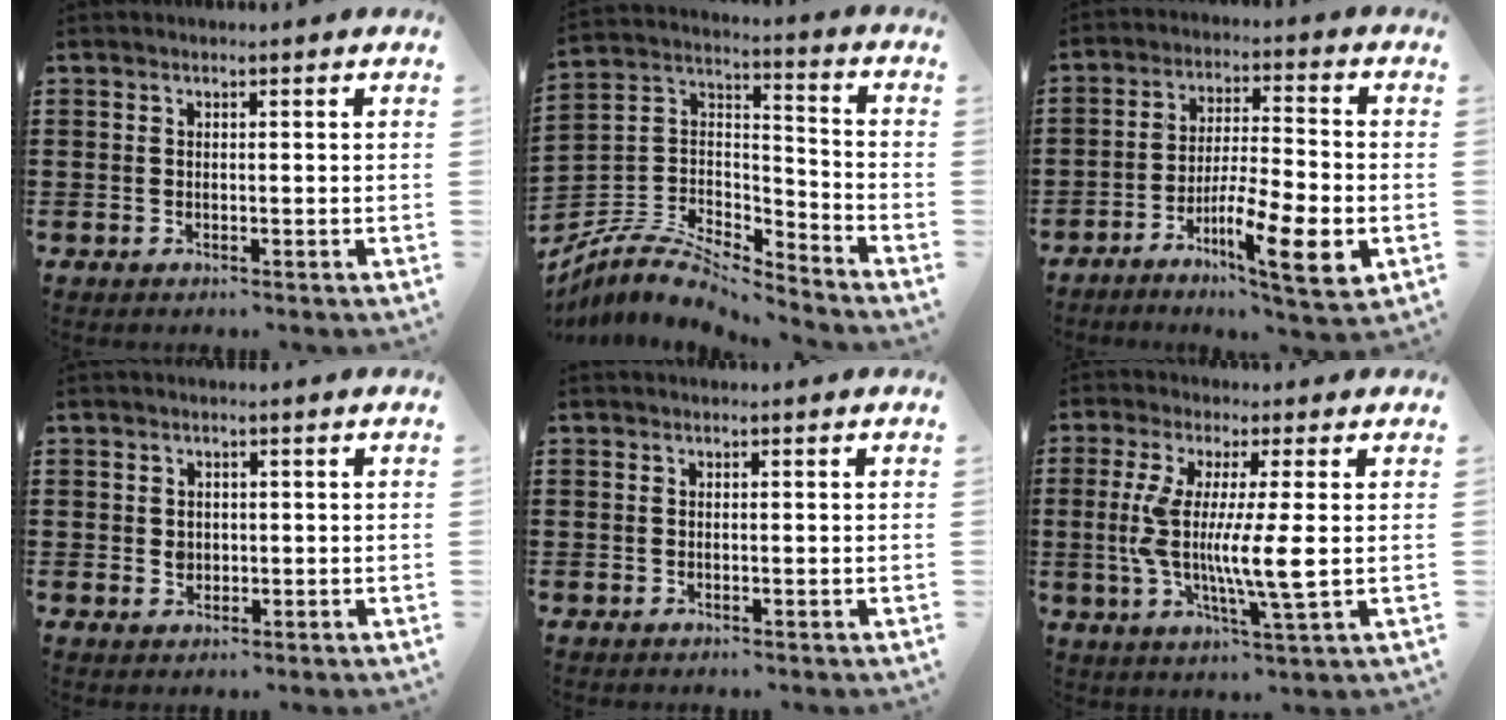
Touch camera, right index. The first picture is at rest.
{"total": 8.1, "force": [-6.9, 2.8, 3.2], "torque": [-0.079, 0.009, -0.138]}
{"total": 11.1, "force": [-5.2, 1.9, 9.6], "torque": [-0.164, 0.002, -0.090]}
{"total": 1.5, "force": [0.2, 1.3, 0.7], "torque": [-0.017, 0.005, 0.003]}
{"total": 0.0}
{"total": 8.9, "force": [0.0, 0.5, 8.9], "torque": [-0.185, -0.015, -0.008]}